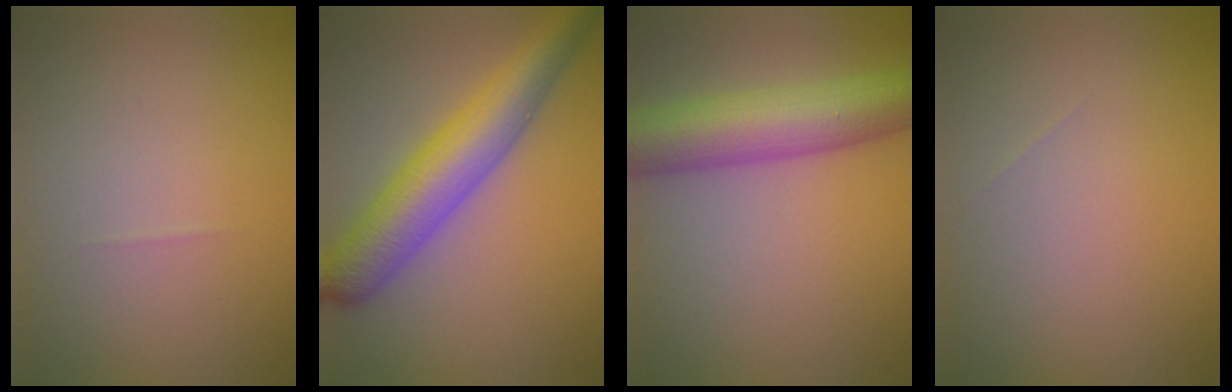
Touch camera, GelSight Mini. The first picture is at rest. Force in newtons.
{"total": 7.0, "press": 7.0, "slide": 0.3}
{"total": 8.1, "press": 8.1, "slide": 0.2}
{"total": 0.0}